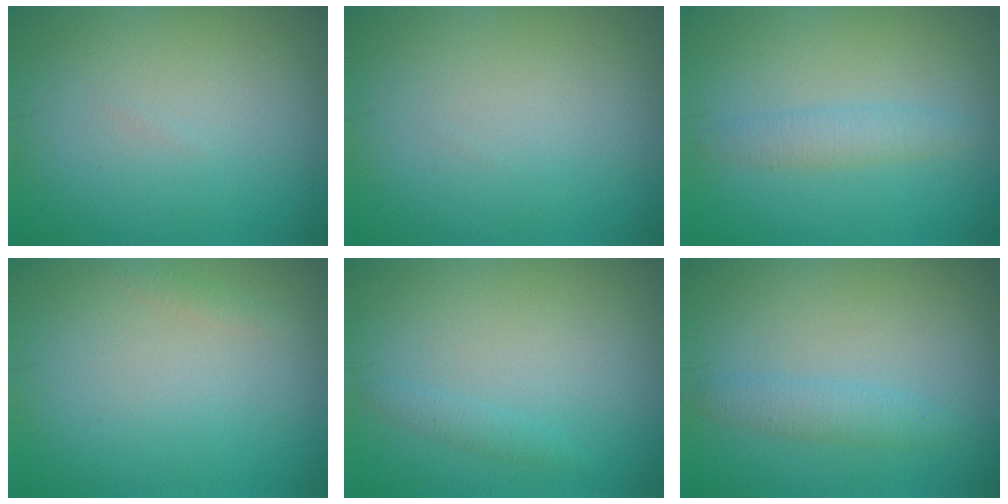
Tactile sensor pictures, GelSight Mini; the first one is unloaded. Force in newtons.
{"total": 0.0}
{"total": 1.9, "press": 1.9, "slide": 0.0}
{"total": 0.6, "press": 0.6, "slide": 0.0}
{"total": 1.0, "press": 1.0, "slide": 0.1}
{"total": 2.0, "press": 2.0, "slide": 0.2}